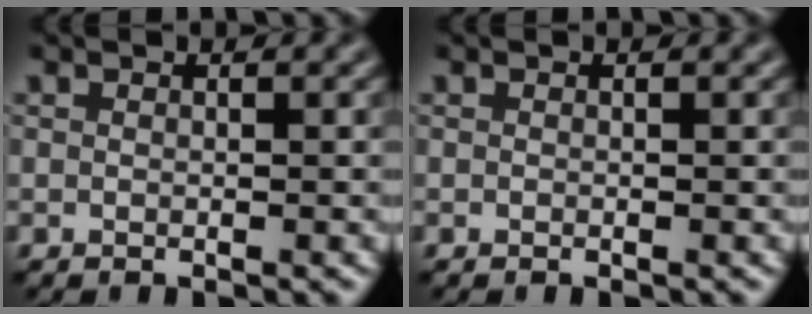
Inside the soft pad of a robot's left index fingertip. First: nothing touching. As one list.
[{"total": 0.0}]